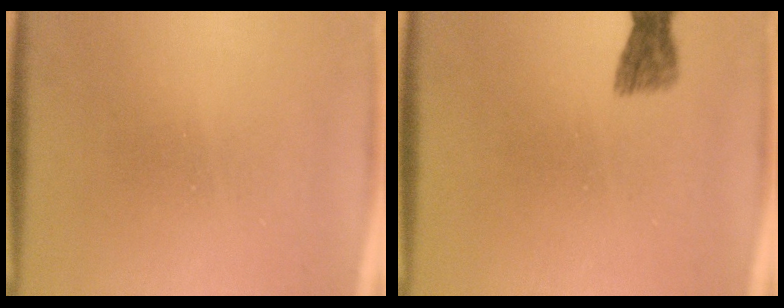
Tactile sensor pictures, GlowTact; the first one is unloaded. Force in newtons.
{"total": 1.8}